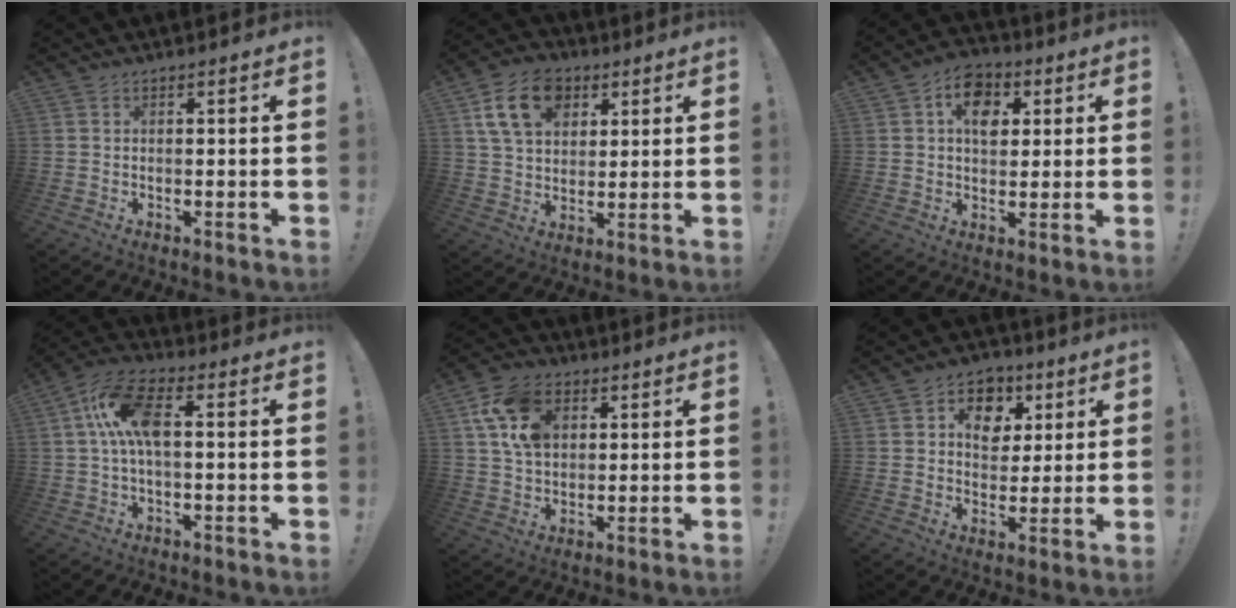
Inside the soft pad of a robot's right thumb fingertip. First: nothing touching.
{"total": 15.1, "force": [6.3, 10.8, 8.4], "torque": [-0.132, -0.013, 0.123]}
{"total": 9.9, "force": [2.9, 7.4, 5.9], "torque": [-0.078, 0.001, 0.051]}
{"total": 12.2, "force": [1.1, 5.5, 10.8], "torque": [-0.201, 0.009, 0.020]}
{"total": 14.2, "force": [5.3, 10.1, 8.4], "torque": [-0.155, 0.001, 0.108]}
{"total": 10.1, "force": [3.6, 8.2, 4.8], "torque": [-0.050, -0.017, 0.068]}